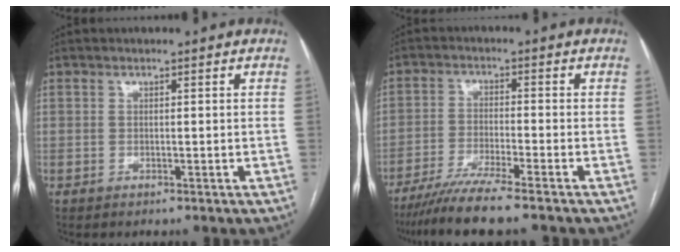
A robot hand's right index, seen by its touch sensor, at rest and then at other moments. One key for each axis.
{"total": 8.5, "fx": -7.0, "fy": -1.0, "fz": 4.7, "tx": -0.072, "ty": -0.029, "tz": -0.121}